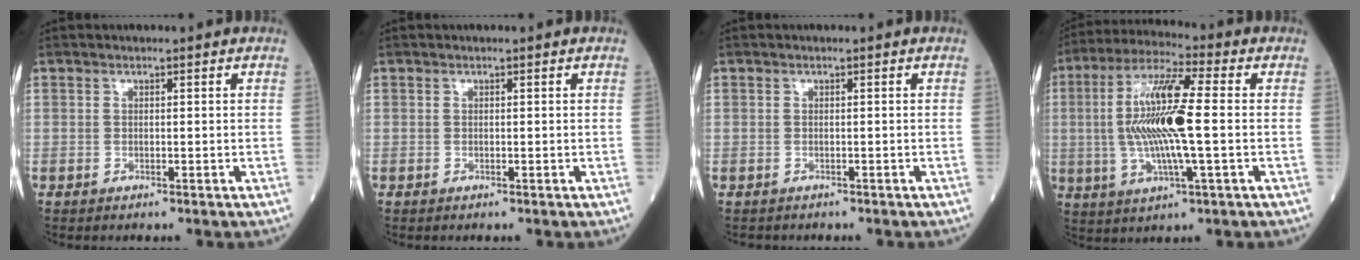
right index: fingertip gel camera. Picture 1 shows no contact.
{"total": 0.0}
{"total": 1.5, "force": [-1.1, 0.9, -0.1], "torque": [-0.013, 0.002, -0.020]}
{"total": 13.8, "force": [-0.2, 1.6, 13.7], "torque": [-0.276, 0.007, -0.008]}